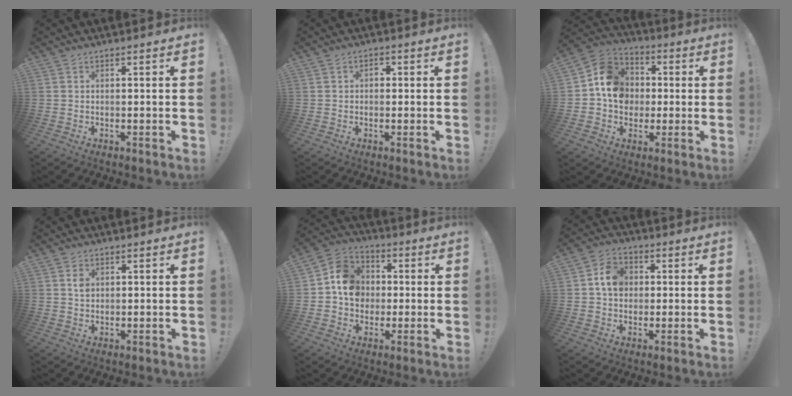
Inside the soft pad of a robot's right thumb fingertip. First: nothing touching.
{"total": 1.6, "force": [-0.3, 1.3, 0.9], "torque": [-0.018, 0.004, -0.008]}
{"total": 13.9, "force": [0.7, 12.2, 6.6], "torque": [-0.094, 0.018, 0.021]}
{"total": 2.3, "force": [0.5, 1.7, 1.5], "torque": [-0.013, -0.004, 0.004]}
{"total": 11.9, "force": [0.4, 10.6, 5.5], "torque": [-0.075, 0.014, 0.014]}
{"total": 8.4, "force": [1.0, 6.8, 4.8], "torque": [-0.074, 0.015, 0.022]}